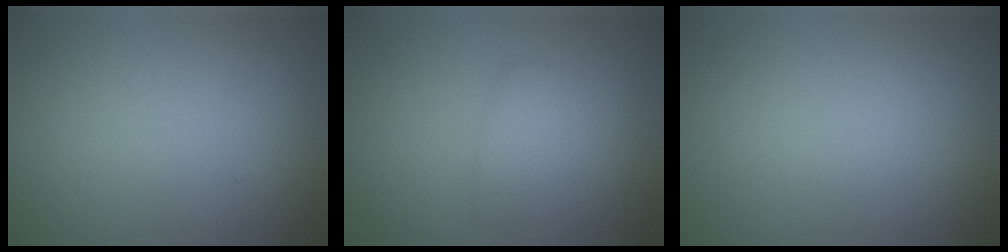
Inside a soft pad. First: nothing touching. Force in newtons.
{"total": 2.1, "press": 2.1, "slide": 0.1}
{"total": 0.0}